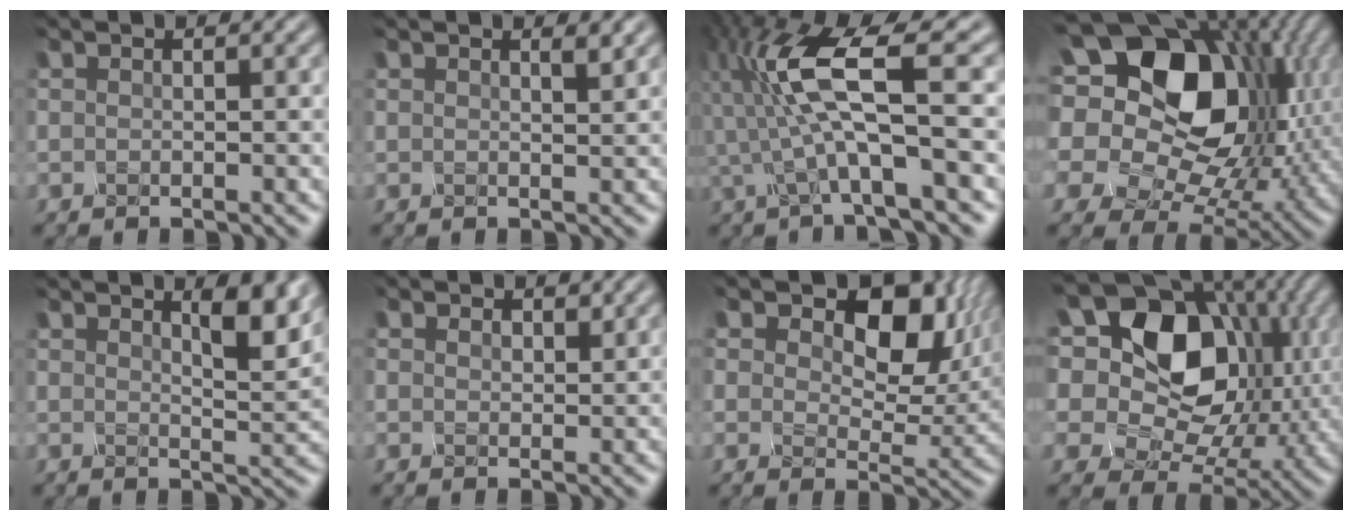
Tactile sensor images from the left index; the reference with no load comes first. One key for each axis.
{"total": 1.8, "fx": 1.2, "fy": 0.7, "fz": 1.2, "tx": 0.001, "ty": 0.008, "tz": 0.007}
{"total": 7.7, "fx": -0.5, "fy": 1.4, "fz": 7.6, "tx": -0.153, "ty": 0.016, "tz": -0.014}
{"total": 20.5, "fx": 5.1, "fy": 14.5, "fz": 13.5, "tx": -0.271, "ty": 0.050, "tz": 0.097}
{"total": 4.4, "fx": 2.5, "fy": 1.3, "fz": 3.4, "tx": -0.047, "ty": 0.000, "tz": 0.040}
{"total": 1.1, "fx": 0.6, "fy": 0.9, "fz": 0.2, "tx": -0.005, "ty": -0.001, "tz": 0.014}
{"total": 9.8, "fx": 3.3, "fy": 6.4, "fz": 6.7, "tx": -0.094, "ty": -0.003, "tz": 0.050}
{"total": 17.4, "fx": 4.6, "fy": 12.5, "fz": 11.2, "tx": -0.214, "ty": 0.067, "tz": 0.069}